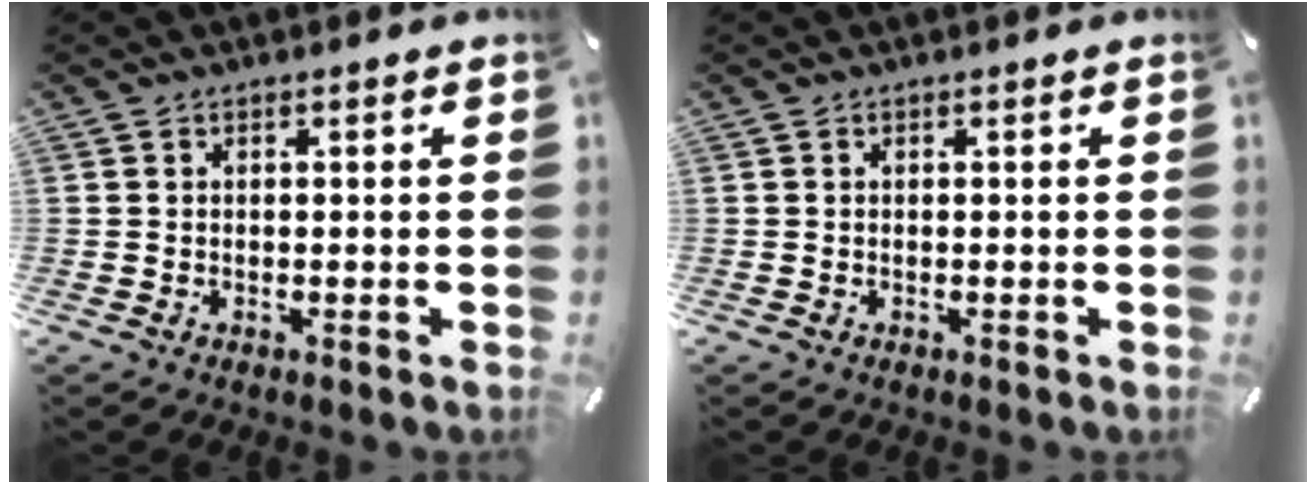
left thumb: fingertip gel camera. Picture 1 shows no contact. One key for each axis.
{"total": 0.0}